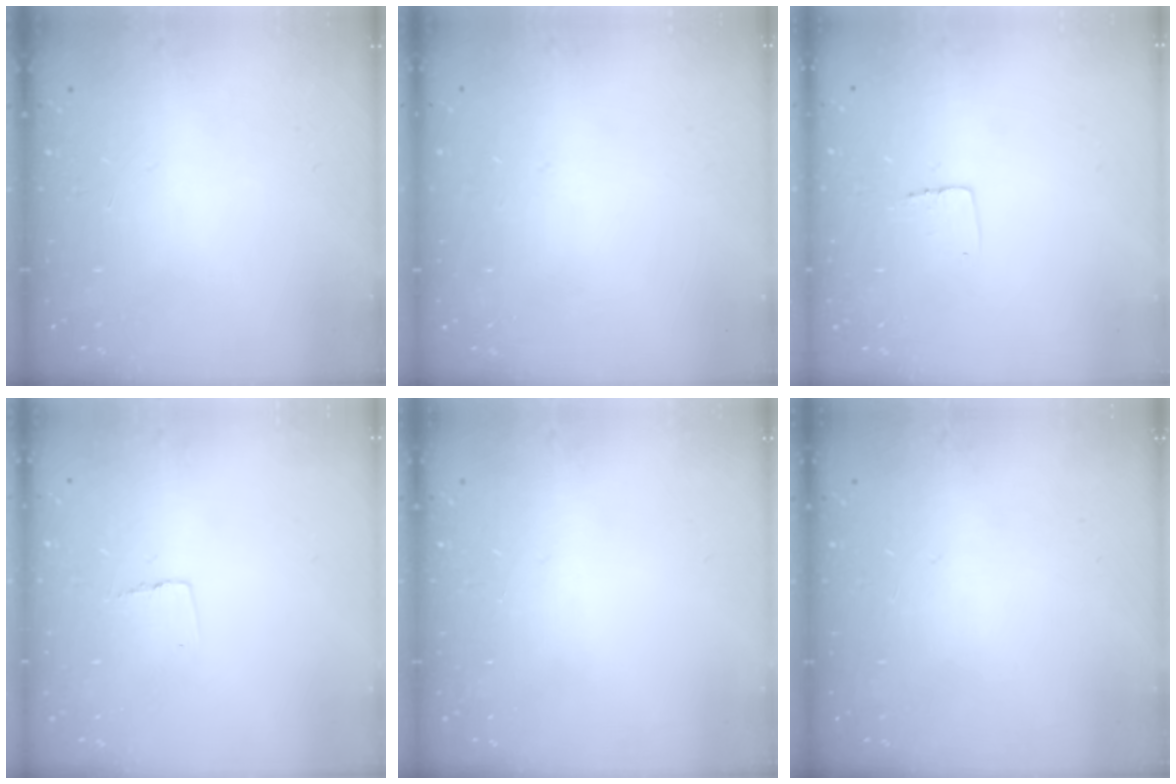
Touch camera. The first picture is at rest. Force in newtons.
{"total": 0.0}
{"total": 4.0, "press": 4.0, "slide": 0.3}
{"total": 4.1, "press": 4.1, "slide": 0.2}
{"total": 0.0}
{"total": 0.0}